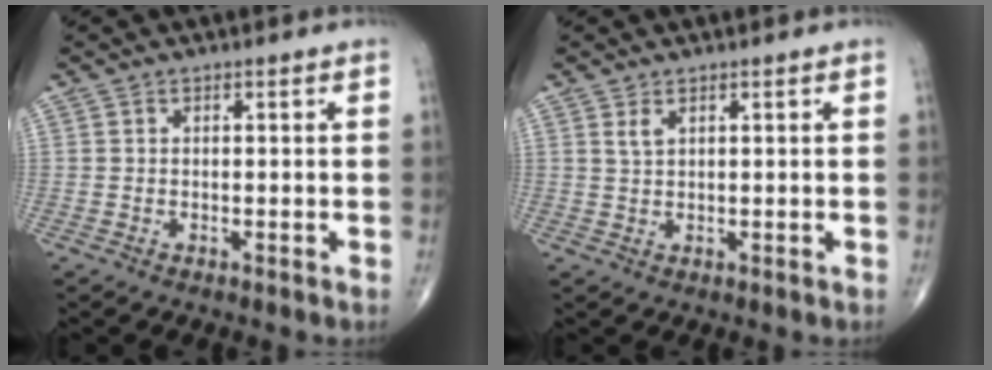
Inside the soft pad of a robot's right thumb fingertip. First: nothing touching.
{"total": 1.5, "force": [0.9, 0.5, 1.1], "torque": [-0.024, 0.000, 0.023]}